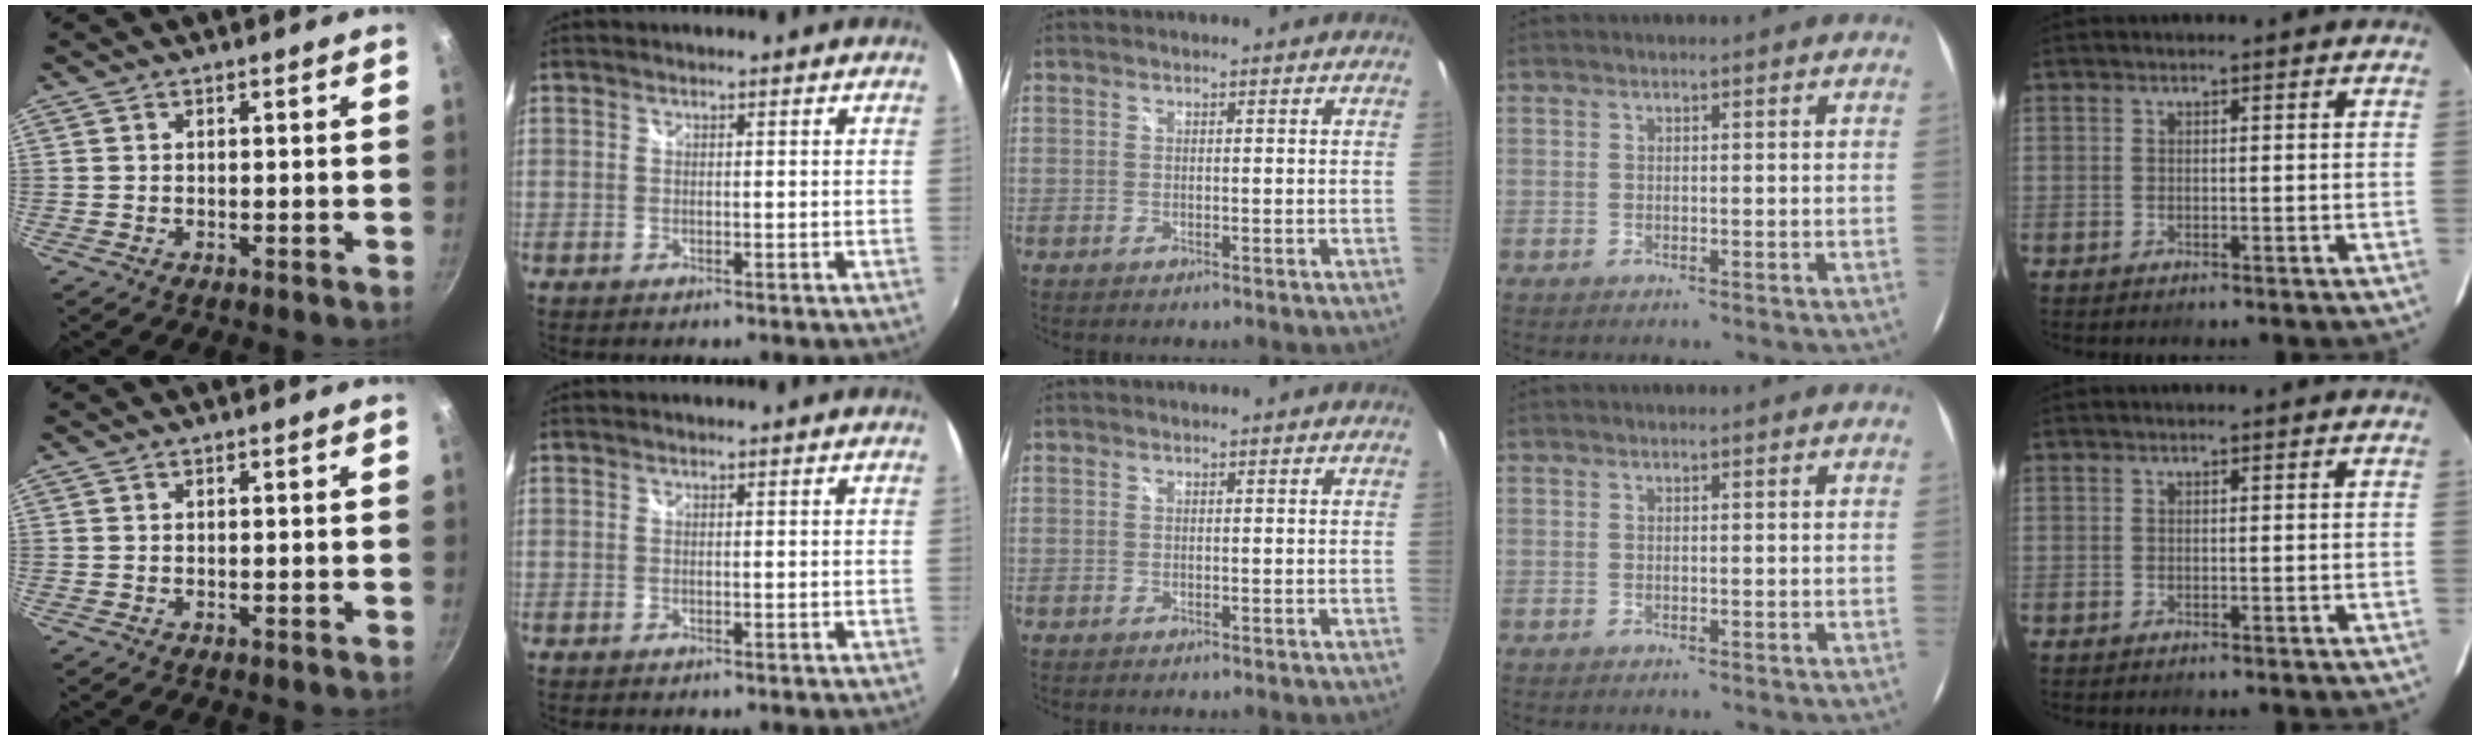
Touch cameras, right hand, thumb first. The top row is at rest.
{}